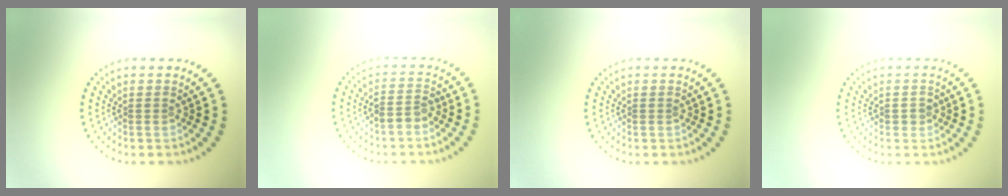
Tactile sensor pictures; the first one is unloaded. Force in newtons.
{"total": 2.0, "press": 1.8, "slide": 0.8}
{"total": 0.0}
{"total": 1.1, "press": 1.0, "slide": 0.4}